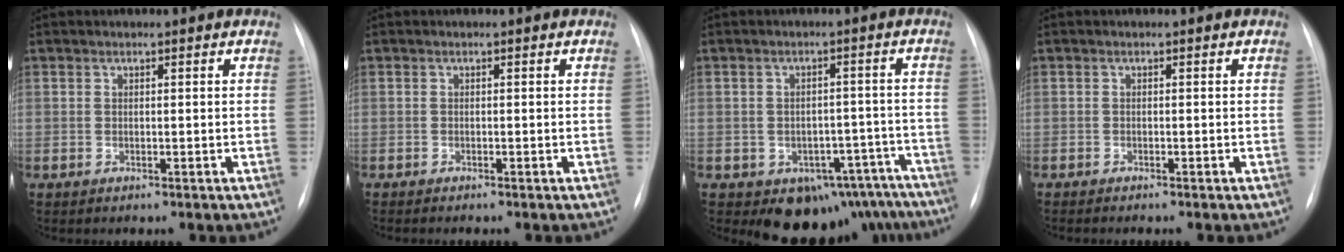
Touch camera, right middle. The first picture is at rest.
{"total": 1.0, "force": [-0.8, 0.0, 0.6], "torque": [-0.008, -0.002, -0.009]}
{"total": 11.6, "force": [-9.0, 6.9, 2.6], "torque": [0.001, 0.040, -0.104]}
{"total": 1.6, "force": [-1.4, 0.0, 0.9], "torque": [-0.012, -0.002, -0.015]}